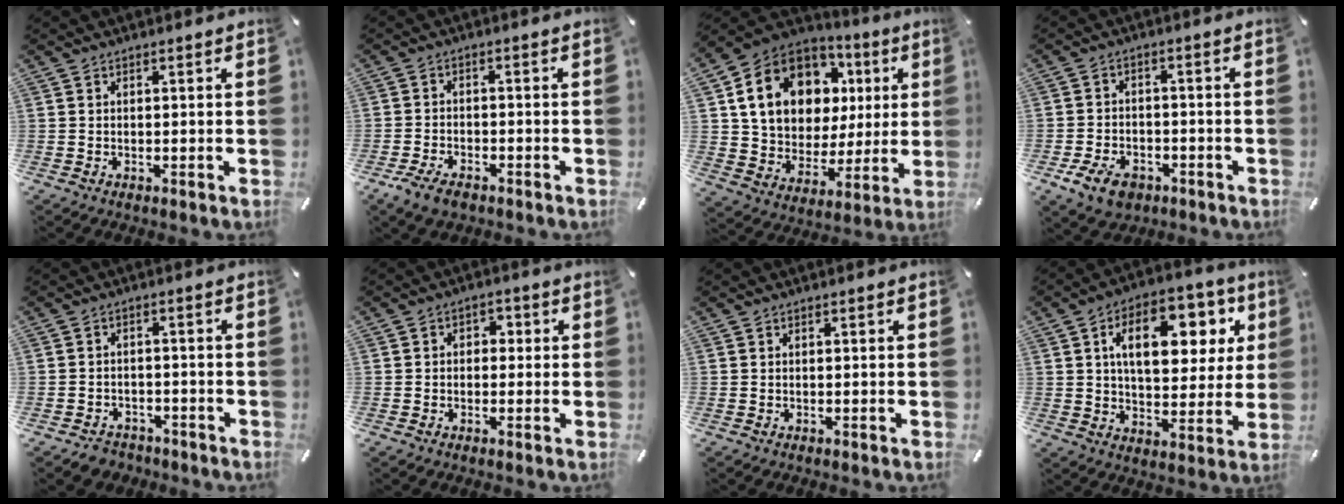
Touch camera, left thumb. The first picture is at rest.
{"total": 4.5, "force": [-3.1, 2.4, 2.2], "torque": [-0.054, 0.014, -0.063]}
{"total": 16.8, "force": [6.1, 13.1, 8.6], "torque": [-0.157, -0.030, 0.119]}
{"total": 7.0, "force": [-3.9, 4.7, 3.4], "torque": [-0.075, 0.018, -0.072]}
{"total": 3.7, "force": [-2.7, 2.3, 0.7], "torque": [-0.015, 0.015, -0.056]}
{"total": 3.1, "force": [-1.3, 2.5, 1.2], "torque": [-0.012, 0.012, -0.031]}
{"total": 0.0}
{"total": 17.4, "force": [6.1, 10.4, 12.5], "torque": [-0.178, -0.011, 0.097]}